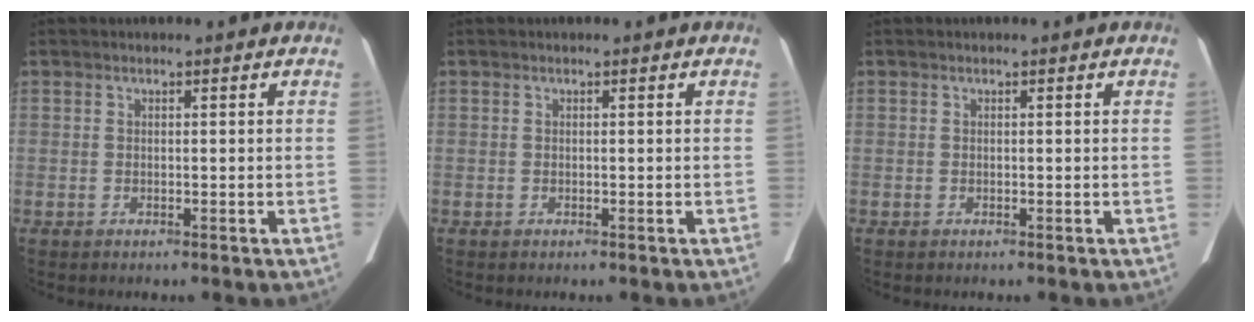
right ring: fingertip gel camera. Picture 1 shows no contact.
{"total": 0.0}
{"total": 0.0}